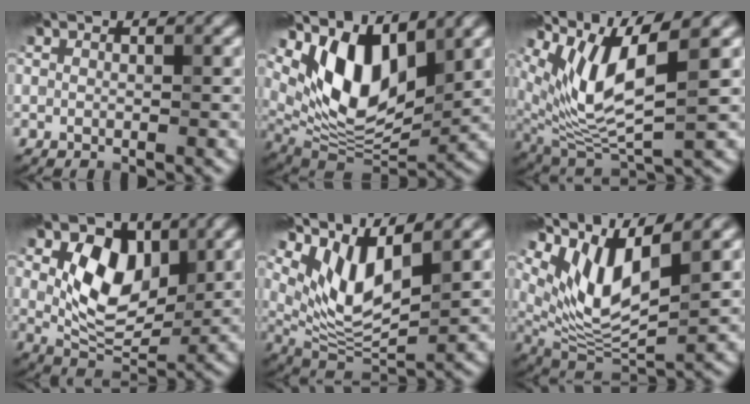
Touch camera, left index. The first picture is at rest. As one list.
[{"total": 9.2, "force": [4.1, 4.4, 7.0], "torque": [-0.127, -0.020, 0.073]}, {"total": 8.2, "force": [3.5, 2.3, 7.1], "torque": [-0.150, -0.007, 0.074]}, {"total": 7.5, "force": [2.1, 4.7, 5.5], "torque": [-0.094, -0.005, 0.036]}, {"total": 6.8, "force": [3.7, 2.6, 5.1], "torque": [-0.106, -0.016, 0.078]}, {"total": 8.1, "force": [4.3, 2.7, 6.3], "torque": [-0.130, -0.009, 0.088]}]